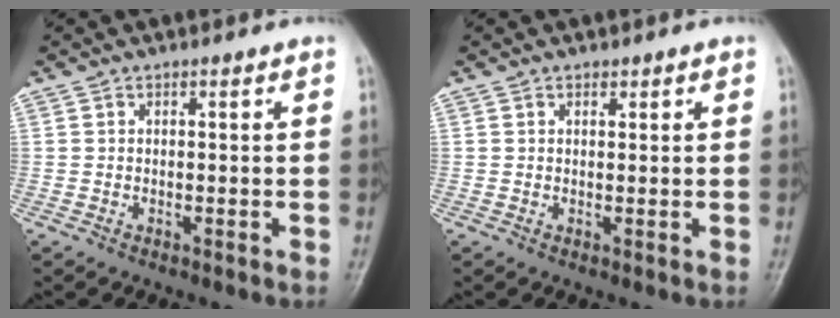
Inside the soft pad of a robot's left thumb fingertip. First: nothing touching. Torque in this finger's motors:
{"motor_torque": [-0.17, 0.00, -0.33, 0.05, -0.04]}